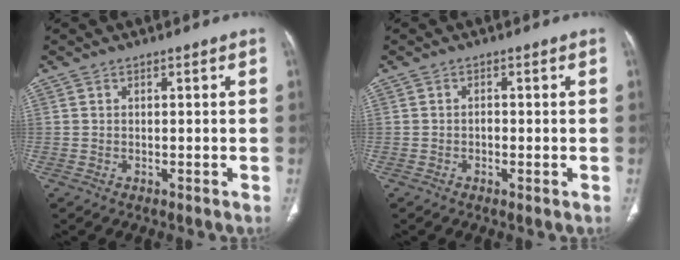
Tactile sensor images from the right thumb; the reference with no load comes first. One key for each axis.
{"total": 1.5, "fx": -0.3, "fy": 0.8, "fz": 1.2, "tx": -0.020, "ty": 0.000, "tz": -0.006}